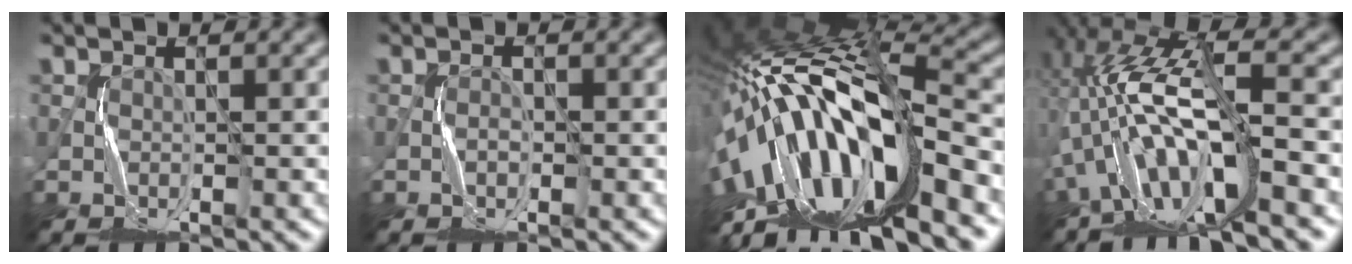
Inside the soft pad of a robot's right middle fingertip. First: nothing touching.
{"total": 0.6, "force": [-0.3, 0.3, 0.4], "torque": [-0.006, 0.003, -0.006]}
{"total": 16.5, "force": [-4.5, 6.6, 14.5], "torque": [-0.255, 0.023, -0.079]}
{"total": 11.6, "force": [-2.4, 4.2, 10.6], "torque": [-0.206, 0.015, -0.052]}